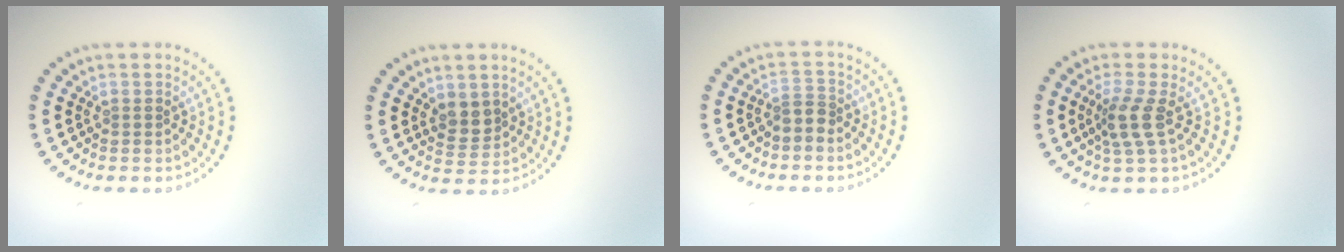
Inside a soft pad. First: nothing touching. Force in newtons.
{"total": 2.2, "press": 1.9, "slide": 1.0}
{"total": 1.8, "press": 1.3, "slide": 1.2}
{"total": 2.6, "press": 1.9, "slide": 1.7}